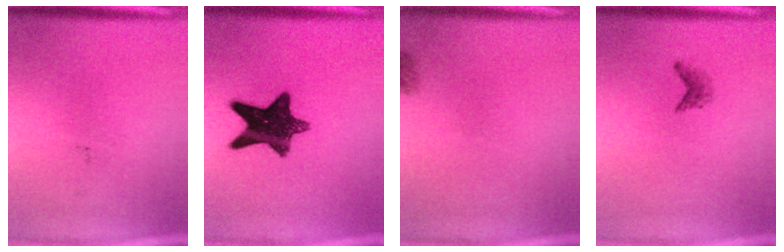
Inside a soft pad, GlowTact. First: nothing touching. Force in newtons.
{"total": 11.9}
{"total": 1.6}
{"total": 1.1}